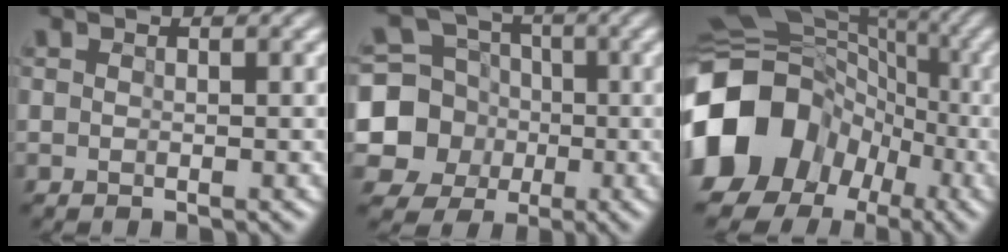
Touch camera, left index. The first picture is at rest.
{"total": 7.7, "force": [-1.2, 7.0, 3.0], "torque": [-0.079, -0.013, -0.037]}
{"total": 15.8, "force": [-3.9, 13.0, 8.0], "torque": [-0.183, -0.002, -0.073]}